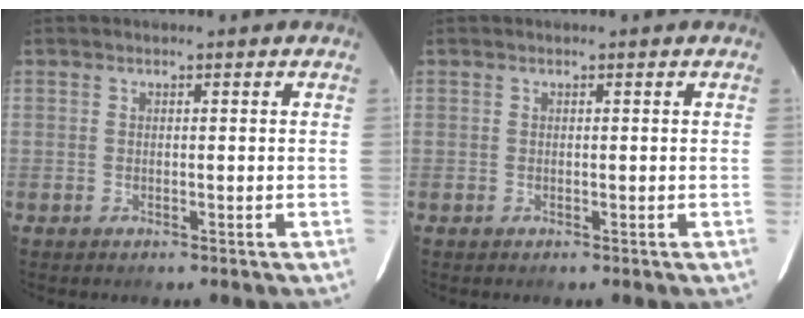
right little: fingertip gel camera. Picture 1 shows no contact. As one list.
[{"total": 0.0}]